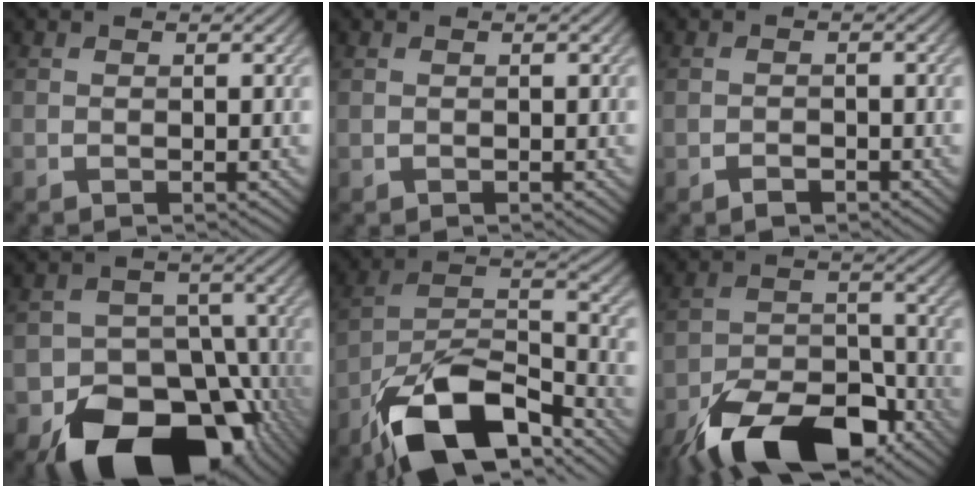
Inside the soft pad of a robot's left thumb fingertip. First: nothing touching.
{"total": 0.0}
{"total": 1.4, "force": [-1.1, 0.5, 0.7], "torque": [-0.011, 0.000, -0.020]}
{"total": 16.9, "force": [-9.7, 11.6, 7.6], "torque": [-0.111, -0.049, -0.141]}
{"total": 15.4, "force": [-10.2, 6.2, 9.7], "torque": [-0.187, -0.015, -0.197]}
{"total": 15.4, "force": [-10.8, 6.6, 8.7], "torque": [-0.172, -0.013, -0.190]}